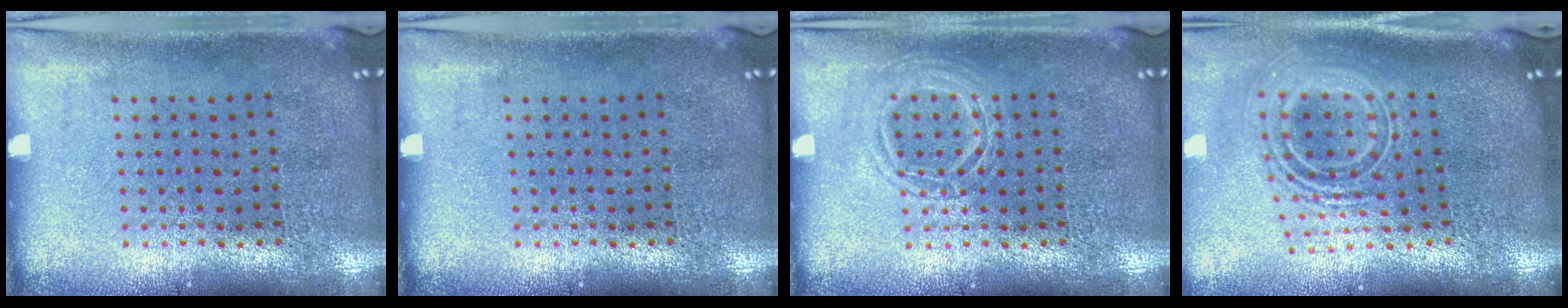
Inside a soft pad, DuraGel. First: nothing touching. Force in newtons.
{"total": 0.0}
{"total": 1.6, "press": 1.6, "slide": 0.2}
{"total": 2.5, "press": 1.7, "slide": 1.8}